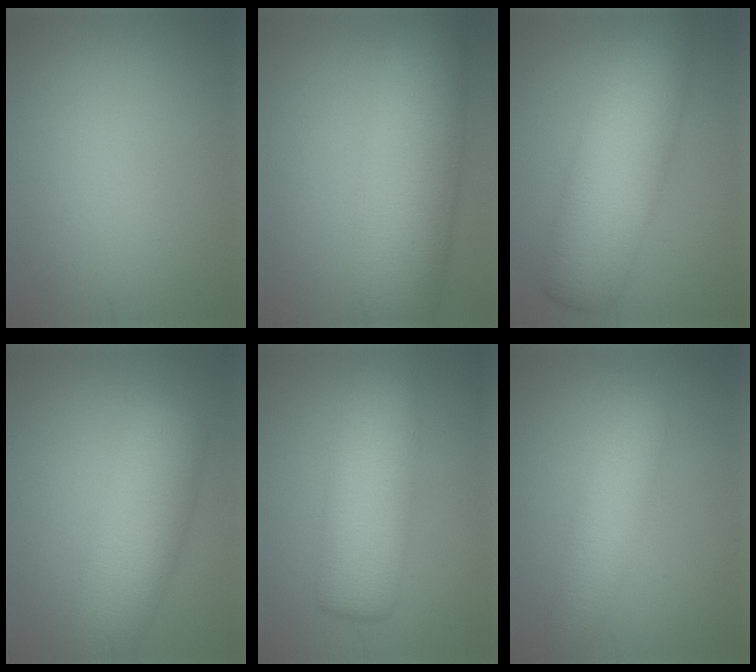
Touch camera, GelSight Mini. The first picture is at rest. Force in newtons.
{"total": 11.0, "press": 11.0, "slide": 0.1}
{"total": 9.8, "press": 9.8, "slide": 0.3}
{"total": 7.5, "press": 7.5, "slide": 0.2}
{"total": 7.0, "press": 7.0, "slide": 0.2}
{"total": 4.1, "press": 4.1, "slide": 0.2}